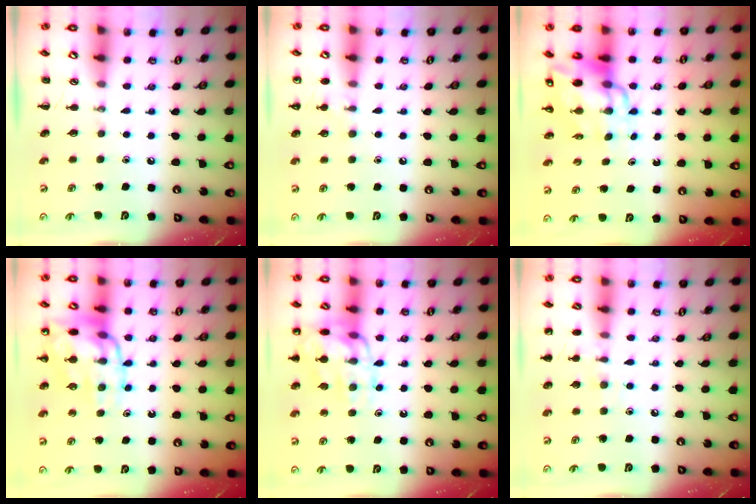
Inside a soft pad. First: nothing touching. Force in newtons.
{"total": 6.8, "press": 6.4, "slide": 2.1}
{"total": 11.5, "press": 10.9, "slide": 3.5}
{"total": 15.2, "press": 15.1, "slide": 1.8}
{"total": 15.1, "press": 15.0, "slide": 1.4}
{"total": 7.2, "press": 7.0, "slide": 1.7}